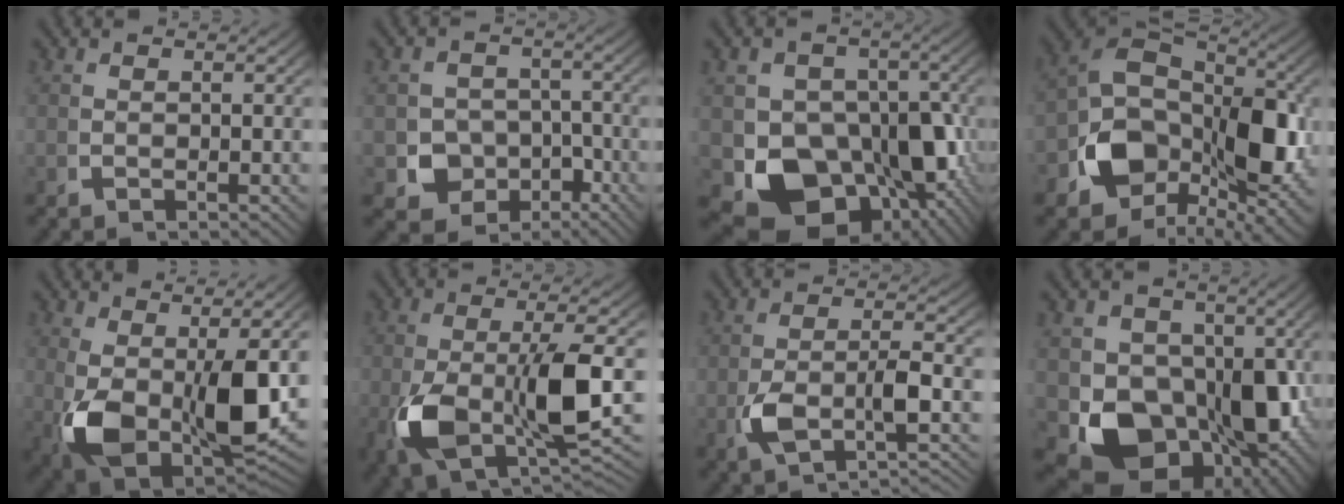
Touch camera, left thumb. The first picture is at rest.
{"total": 8.1, "force": [-3.7, 6.7, 2.7], "torque": [-0.047, -0.038, -0.055]}
{"total": 15.9, "force": [-4.0, 11.5, 10.2], "torque": [-0.214, -0.088, -0.031]}
{"total": 12.8, "force": [-2.0, 8.3, 9.5], "torque": [-0.195, -0.035, -0.031]}
{"total": 13.7, "force": [-2.4, 7.9, 10.9], "torque": [-0.237, -0.062, -0.005]}
{"total": 11.0, "force": [-2.2, 5.3, 9.3], "torque": [-0.204, -0.028, -0.024]}
{"total": 5.4, "force": [-3.0, 1.8, 4.2], "torque": [-0.091, -0.008, -0.045]}
{"total": 14.8, "force": [-2.5, 11.0, 9.5], "torque": [-0.201, -0.086, -0.010]}